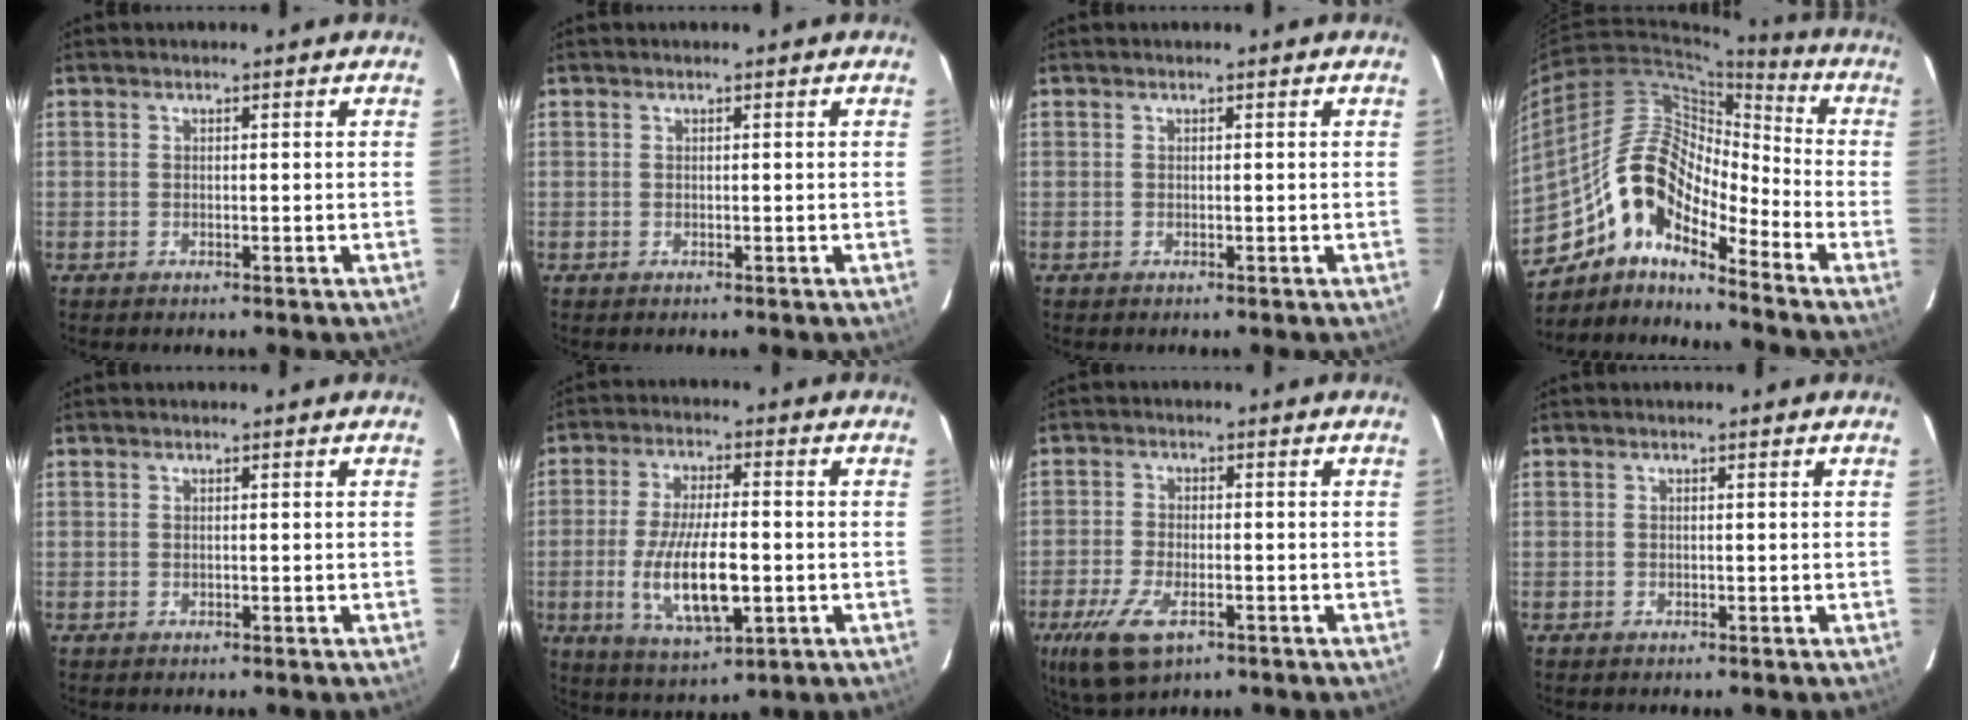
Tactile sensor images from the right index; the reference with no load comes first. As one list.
[{"total": 0.0}, {"total": 0.0}, {"total": 14.4, "force": [-9.9, 5.4, 9.0], "torque": [-0.155, 0.011, -0.202]}, {"total": 0.0}, {"total": 13.1, "force": [-2.7, 4.4, 12.0], "torque": [-0.237, -0.018, -0.043]}, {"total": 9.8, "force": [-5.2, 4.4, 7.0], "torque": [-0.169, -0.028, -0.095]}, {"total": 0.0}]